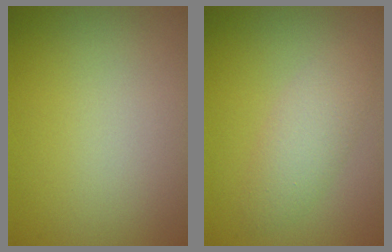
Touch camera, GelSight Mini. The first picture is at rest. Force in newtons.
{"total": 2.7, "press": 2.7, "slide": 0.1}